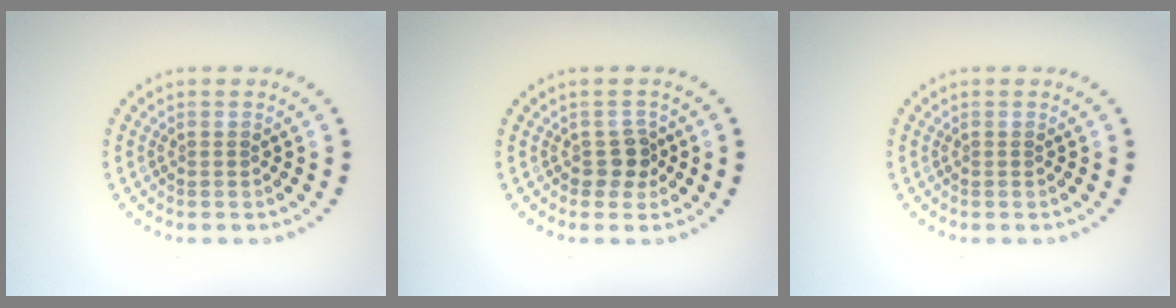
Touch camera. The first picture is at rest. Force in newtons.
{"total": 1.9, "press": 1.6, "slide": 1.0}
{"total": 0.0}